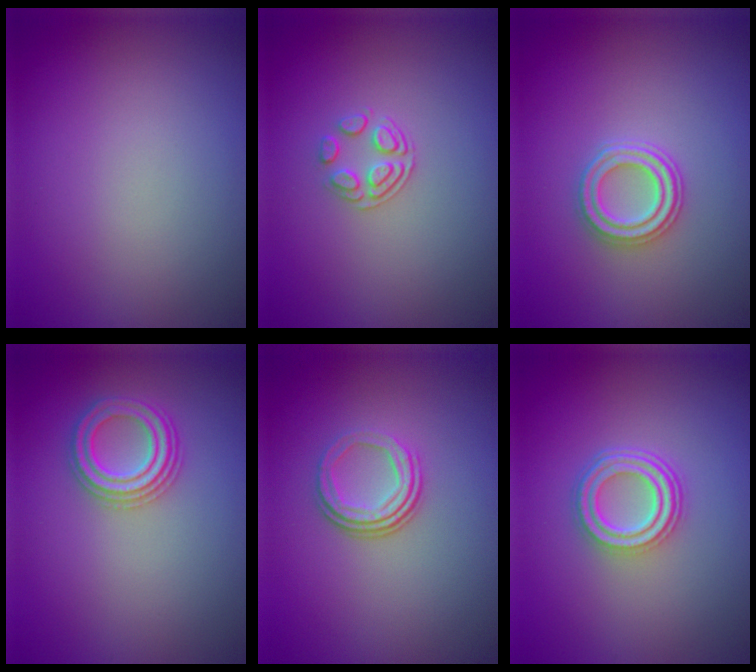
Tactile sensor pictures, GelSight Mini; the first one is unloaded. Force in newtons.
{"total": 1.8, "press": 1.2, "slide": 1.4}
{"total": 2.9, "press": 2.5, "slide": 1.4}
{"total": 2.9, "press": 2.9, "slide": 0.5}
{"total": 3.3, "press": 2.2, "slide": 2.4}
{"total": 4.1, "press": 3.1, "slide": 2.6}